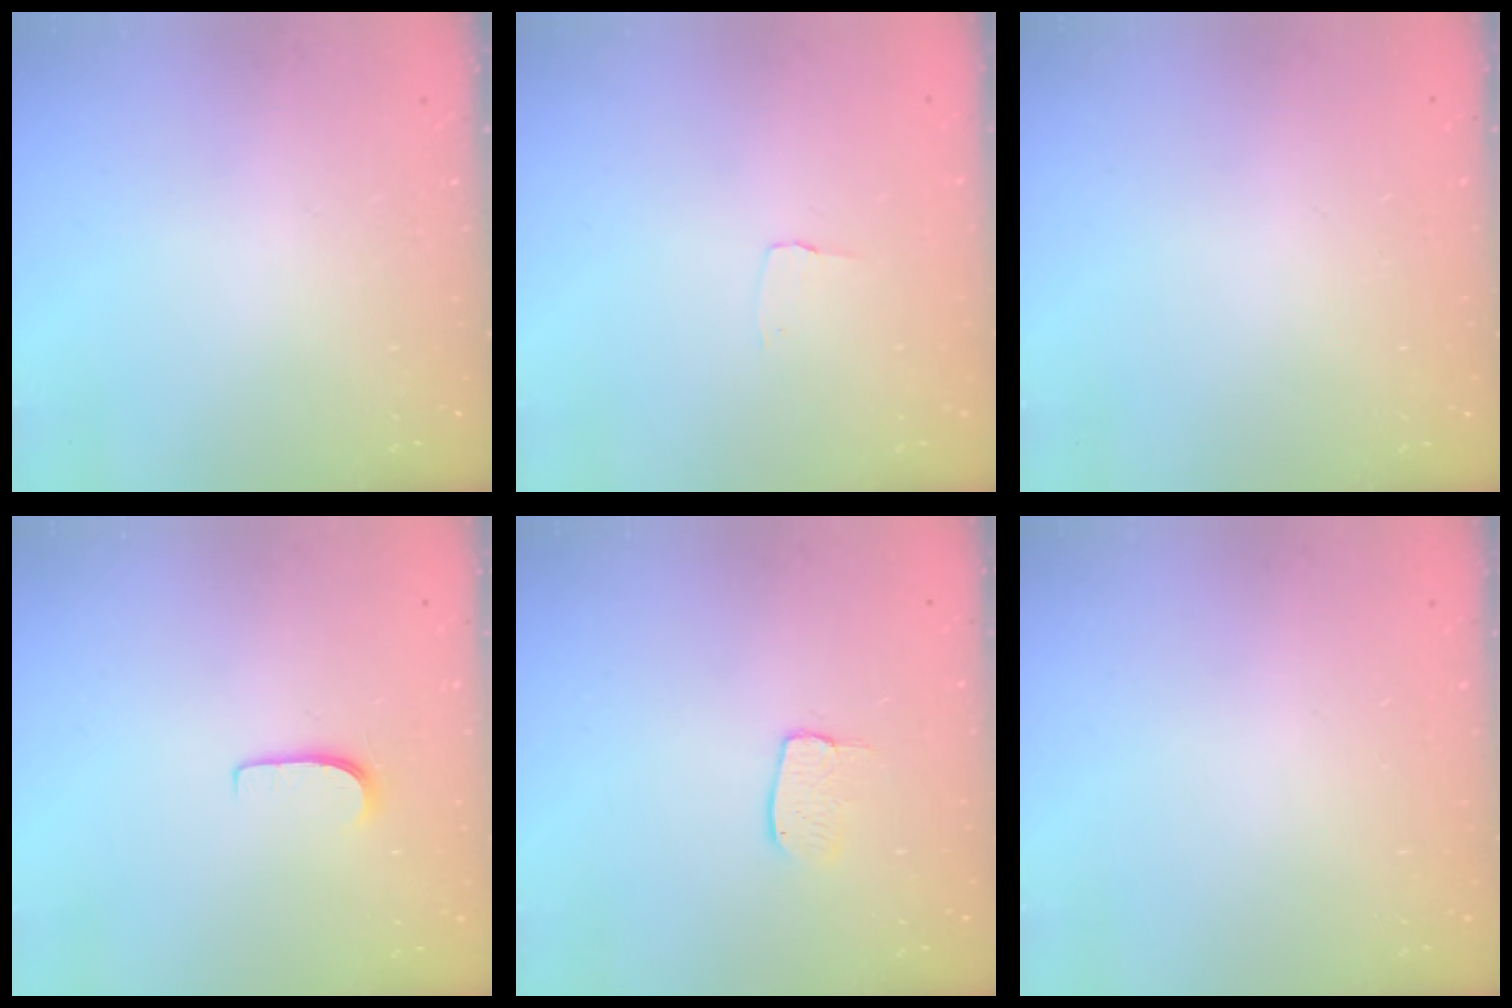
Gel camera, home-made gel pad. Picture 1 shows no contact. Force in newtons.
{"total": 2.6, "press": 2.6, "slide": 0.2}
{"total": 0.0}
{"total": 5.4, "press": 5.3, "slide": 0.5}
{"total": 5.5, "press": 5.5, "slide": 0.3}
{"total": 0.0}